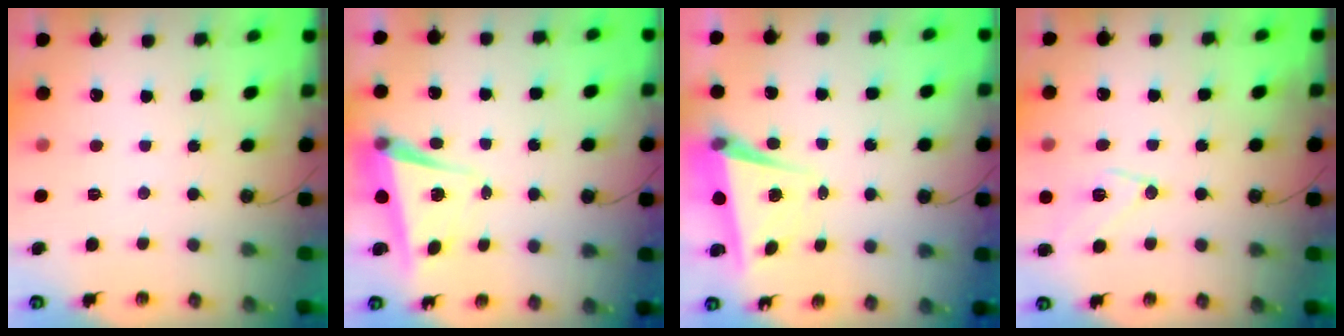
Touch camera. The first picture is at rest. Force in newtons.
{"total": 5.4, "press": 5.3, "slide": 0.8}
{"total": 5.4, "press": 5.2, "slide": 1.4}
{"total": 10.5, "press": 10.5, "slide": 0.8}